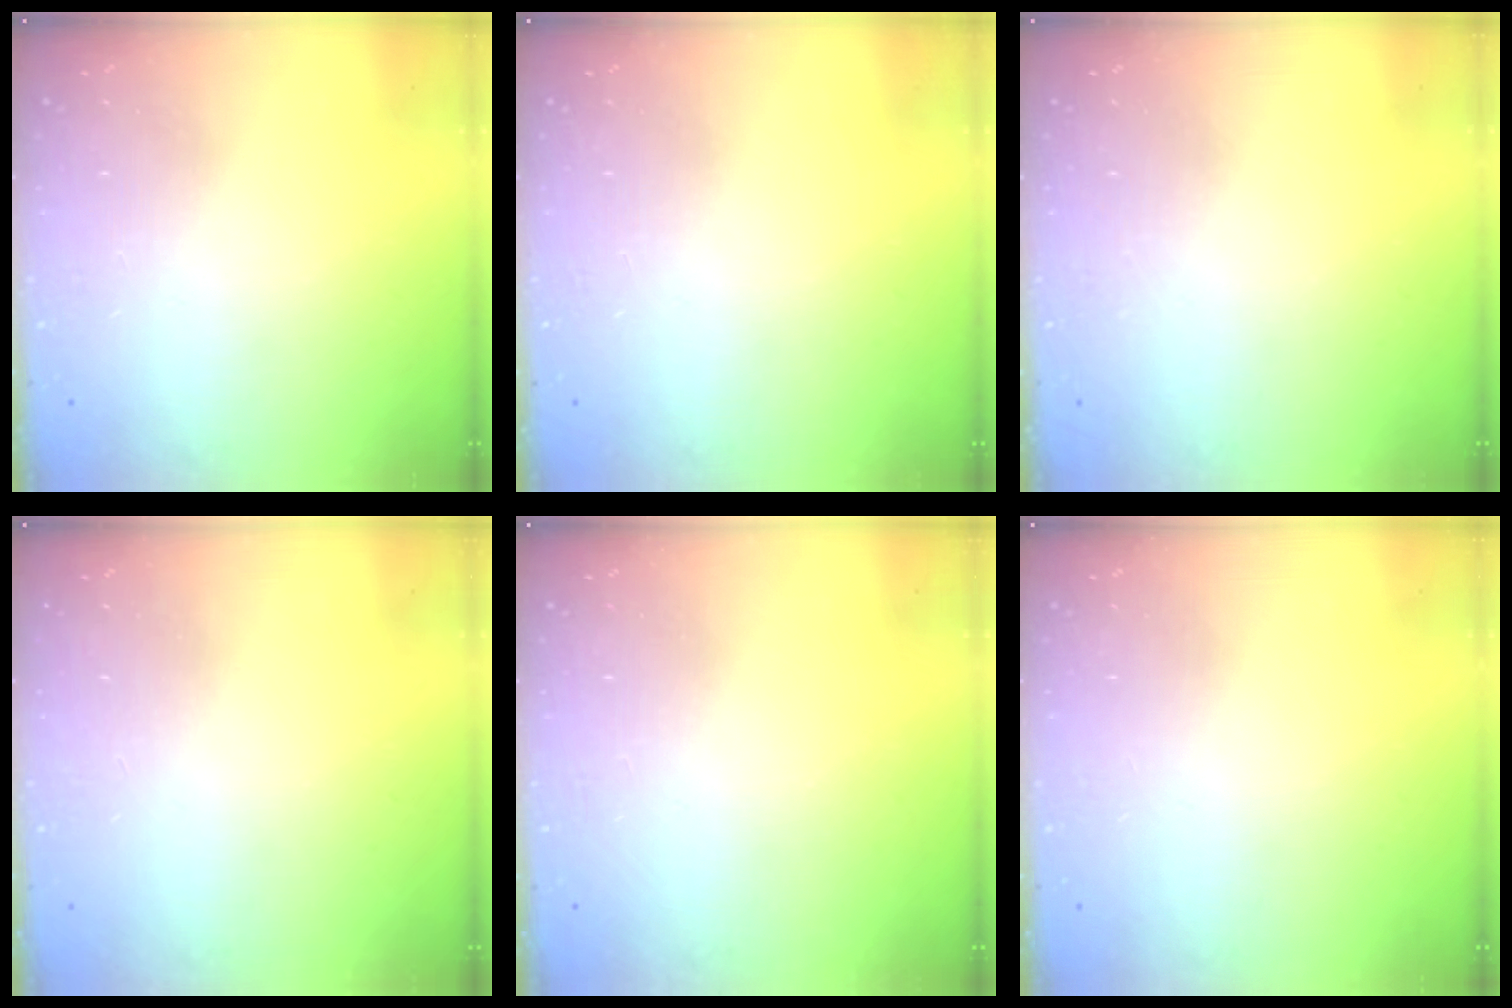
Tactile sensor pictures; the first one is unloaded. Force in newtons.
{"total": 0.0}
{"total": 0.0}
{"total": 0.0}
{"total": 0.0}
{"total": 0.0}